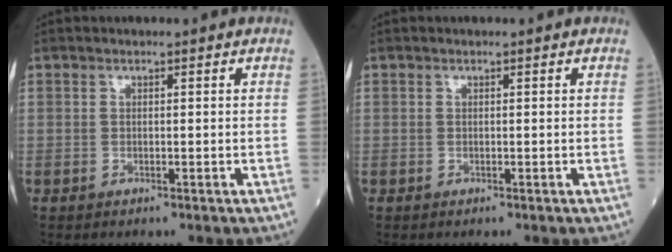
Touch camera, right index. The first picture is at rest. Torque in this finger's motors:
{"motor_torque": [0.00, 0.00, 0.00, -0.01]}